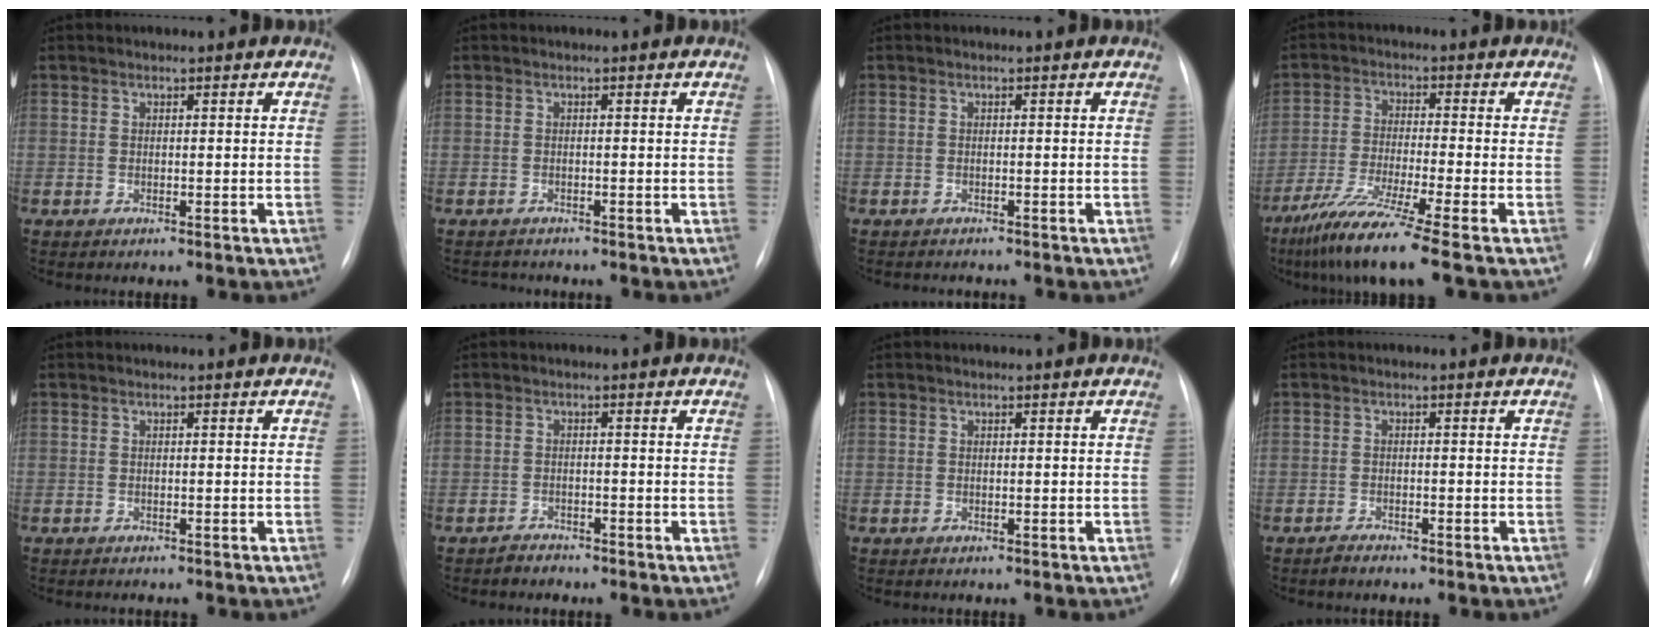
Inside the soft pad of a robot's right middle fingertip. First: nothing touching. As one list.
[{"total": 1.5, "force": [-1.4, 0.3, -0.2], "torque": [0.005, -0.007, -0.018]}, {"total": 1.7, "force": [-1.6, 0.2, 0.4], "torque": [-0.002, -0.007, -0.015]}, {"total": 10.7, "force": [-7.5, -1.5, 7.5], "torque": [-0.141, -0.045, -0.132]}, {"total": 0.9, "force": [-0.8, 0.2, 0.3], "torque": [-0.006, -0.004, -0.009]}, {"total": 1.5, "force": [-1.4, 0.5, -0.2], "torque": [-0.003, -0.002, -0.024]}, {"total": 0.0}, {"total": 1.3, "force": [-1.2, 0.2, 0.4], "torque": [-0.015, -0.003, -0.020]}]